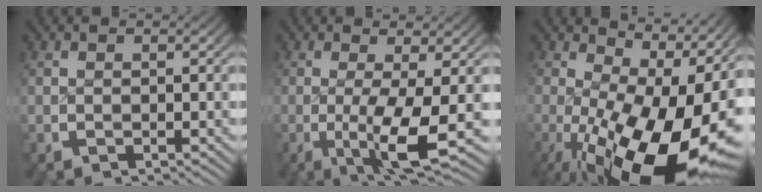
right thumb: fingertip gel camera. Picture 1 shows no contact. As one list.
[{"total": 6.5, "force": [-0.9, 2.0, 6.1], "torque": [-0.117, -0.021, -0.012]}, {"total": 16.1, "force": [-2.8, 9.0, 13.1], "torque": [-0.219, -0.071, -0.002]}]